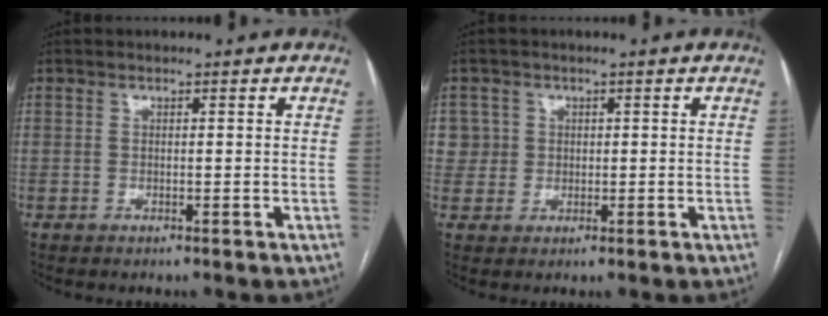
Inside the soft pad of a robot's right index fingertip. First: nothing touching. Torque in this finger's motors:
{"motor_torque": [-0.08, 0.08, 0.07, 0.01]}